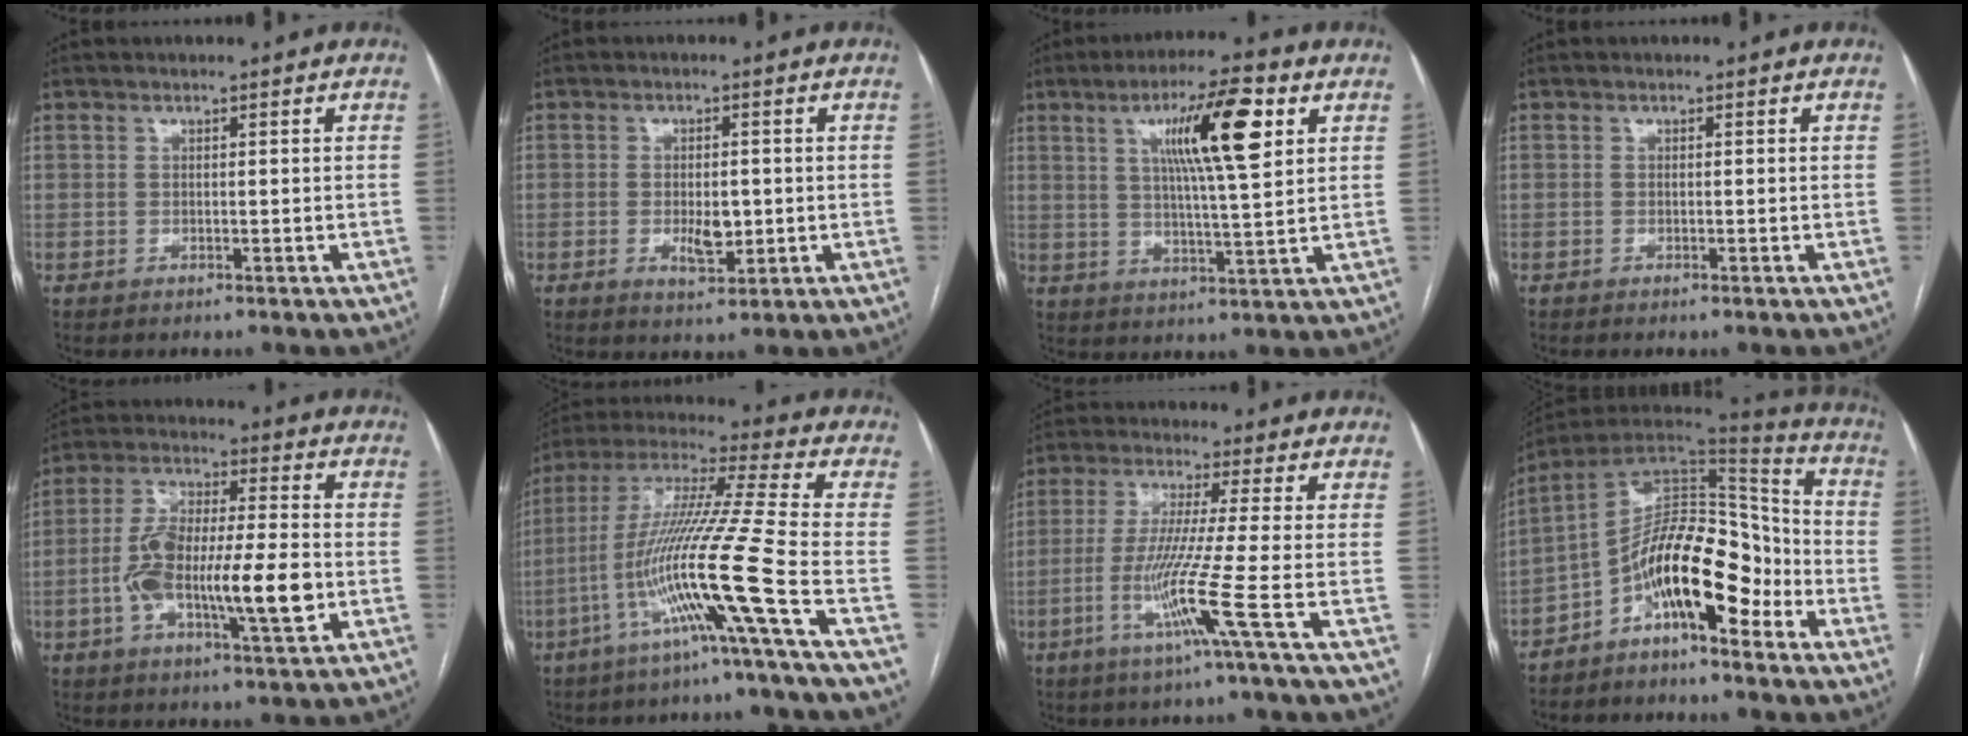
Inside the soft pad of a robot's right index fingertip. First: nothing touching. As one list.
[{"total": 4.3, "force": [-0.6, 1.9, 3.8], "torque": [-0.062, -0.001, -0.002]}, {"total": 12.2, "force": [4.6, 0.8, 11.3], "torque": [-0.189, 0.008, 0.073]}, {"total": 0.6, "force": [-0.3, -0.1, 0.5], "torque": [-0.011, 0.001, -0.007]}, {"total": 15.5, "force": [-3.1, 3.2, 14.8], "torque": [-0.276, 0.008, -0.052]}, {"total": 16.9, "force": [-6.8, -2.8, 15.2], "torque": [-0.306, -0.011, -0.134]}, {"total": 9.5, "force": [-3.6, -2.5, 8.5], "torque": [-0.169, -0.026, -0.077]}, {"total": 13.5, "force": [-6.5, 4.5, 11.0], "torque": [-0.182, 0.039, -0.109]}]